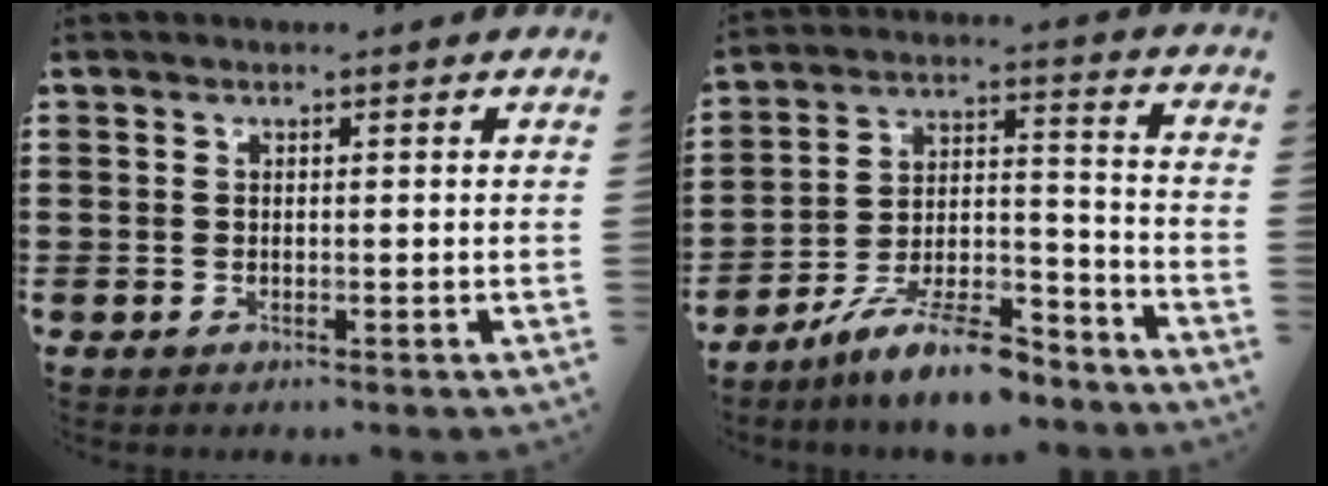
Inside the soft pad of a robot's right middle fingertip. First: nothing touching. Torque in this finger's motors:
{"motor_torque": [1.97, -0.17, 0.44, 0.11]}